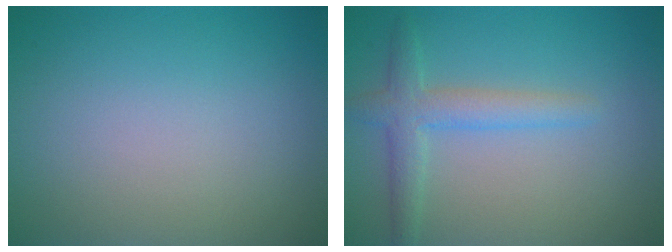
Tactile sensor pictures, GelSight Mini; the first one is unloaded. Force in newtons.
{"total": 3.0, "press": 3.0, "slide": 0.2}